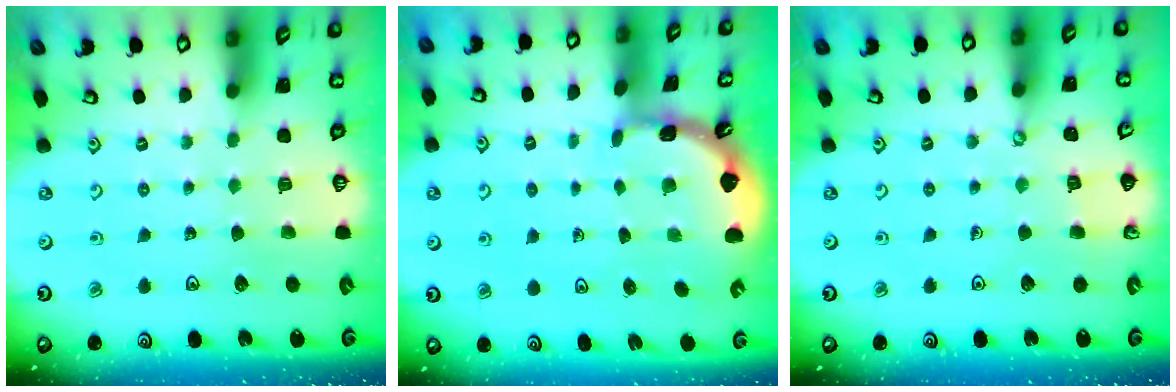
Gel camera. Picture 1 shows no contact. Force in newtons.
{"total": 1.7, "press": 1.7, "slide": 0.1}
{"total": 3.7, "press": 3.7, "slide": 0.5}